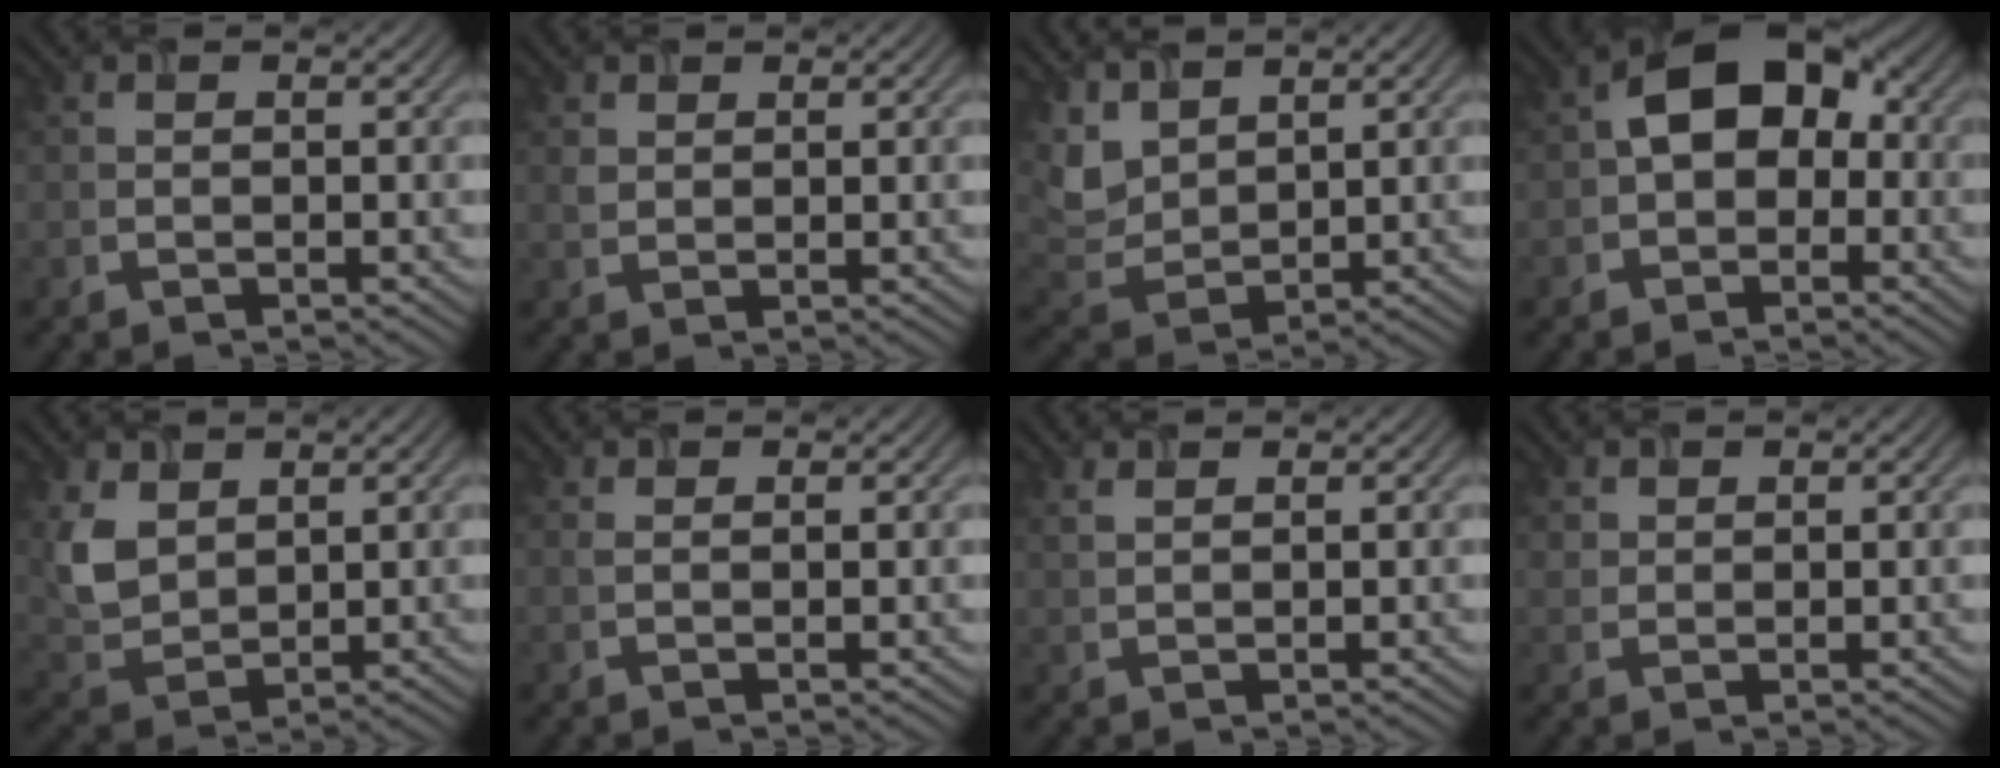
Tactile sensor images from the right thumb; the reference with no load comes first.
{"total": 1.2, "force": [0.9, 0.7, 0.3], "torque": [-0.013, -0.003, 0.028]}
{"total": 5.9, "force": [4.2, 3.2, 2.7], "torque": [-0.088, -0.002, 0.094]}
{"total": 7.9, "force": [-0.3, 5.7, 5.5], "torque": [-0.086, 0.014, -0.016]}
{"total": 4.9, "force": [2.6, 3.4, 2.4], "torque": [-0.074, -0.011, 0.066]}
{"total": 0.9, "force": [0.6, 0.2, 0.7], "torque": [-0.013, 0.002, 0.017]}
{"total": 2.0, "force": [1.7, 0.5, 1.0], "torque": [-0.020, 0.001, 0.036]}
{"total": 1.7, "force": [1.3, 1.0, 0.3], "torque": [-0.014, -0.001, 0.039]}